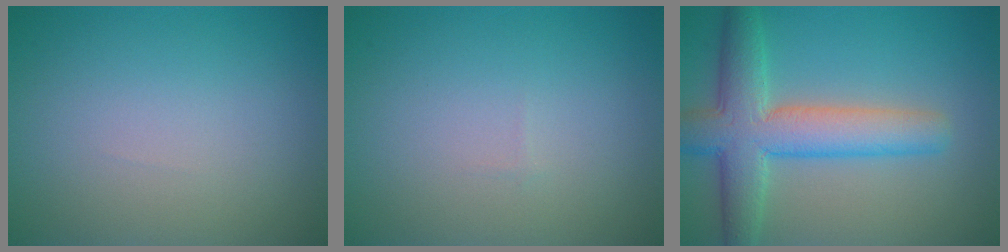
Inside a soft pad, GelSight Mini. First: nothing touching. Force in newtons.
{"total": 0.0}
{"total": 7.0, "press": 7.0, "slide": 0.3}